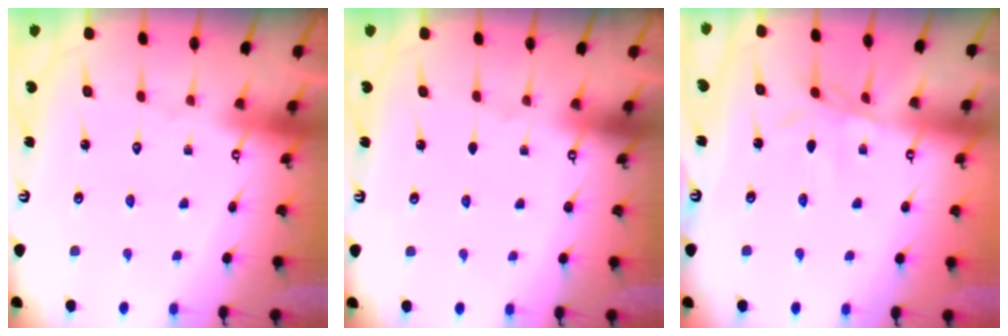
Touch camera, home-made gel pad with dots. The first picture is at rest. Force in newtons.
{"total": 0.0}
{"total": 3.0, "press": 3.0, "slide": 0.1}